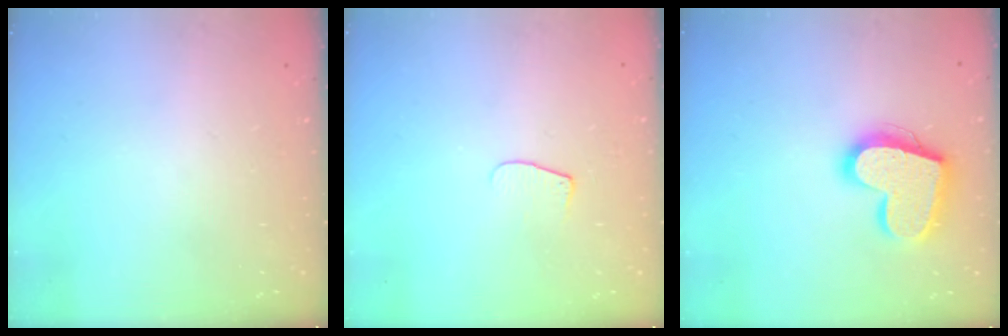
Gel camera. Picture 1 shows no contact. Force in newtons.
{"total": 6.2, "press": 6.2, "slide": 0.7}
{"total": 18.7, "press": 18.6, "slide": 1.4}